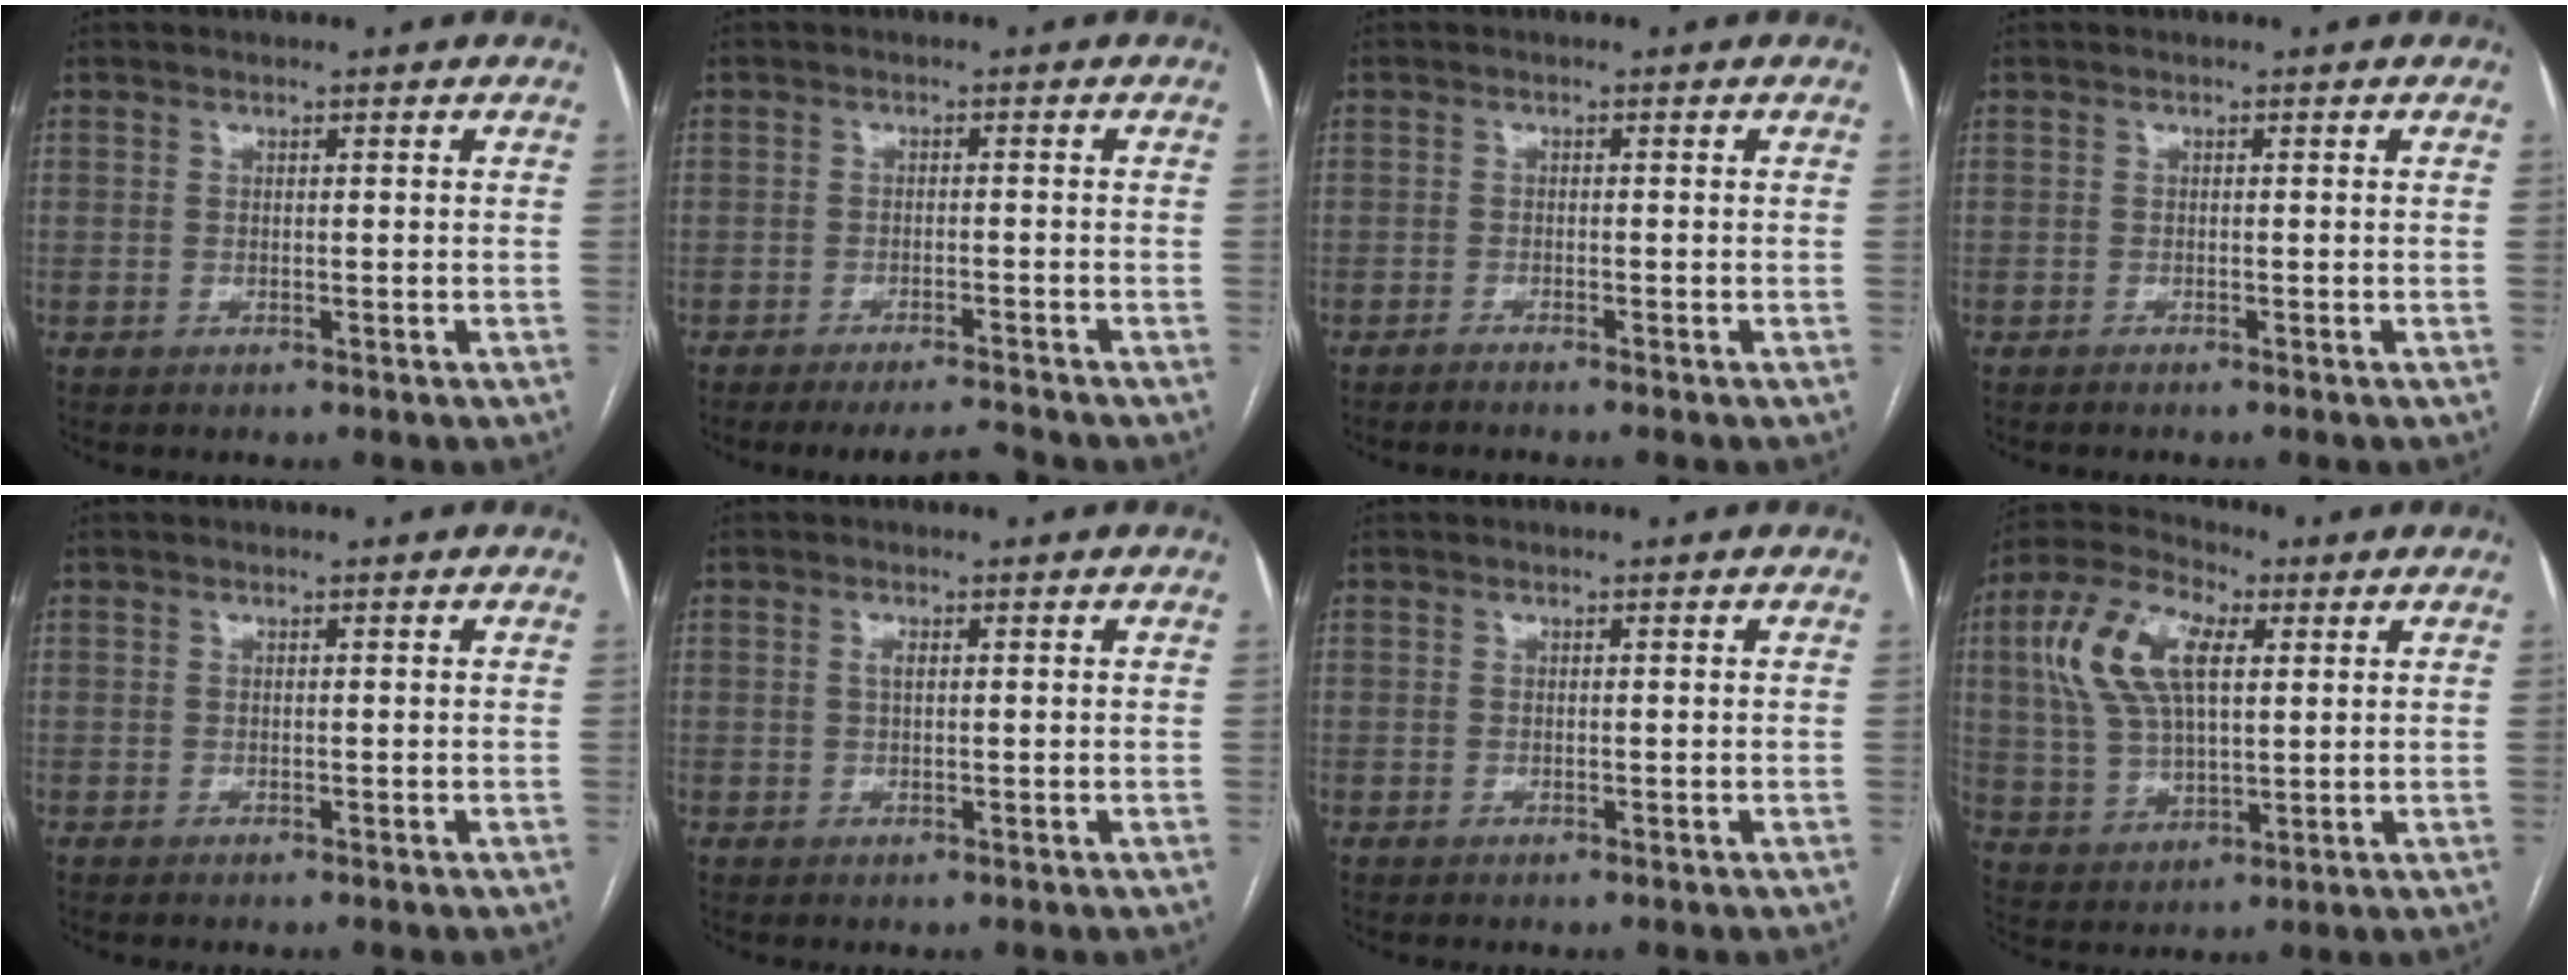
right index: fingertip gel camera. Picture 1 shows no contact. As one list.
[{"total": 4.0, "force": [-3.9, -0.7, 0.8], "torque": [-0.012, -0.009, -0.062]}, {"total": 2.1, "force": [-1.8, -0.5, 0.9], "torque": [-0.005, 0.003, -0.021]}, {"total": 0.9, "force": [-0.7, -0.2, 0.5], "torque": [-0.002, 0.001, -0.007]}, {"total": 0.0}, {"total": 1.0, "force": [0.3, 0.4, 0.9], "torque": [-0.019, 0.001, 0.004]}, {"total": 0.0}, {"total": 13.6, "force": [3.9, 6.4, 11.3], "torque": [-0.251, 0.030, 0.075]}]